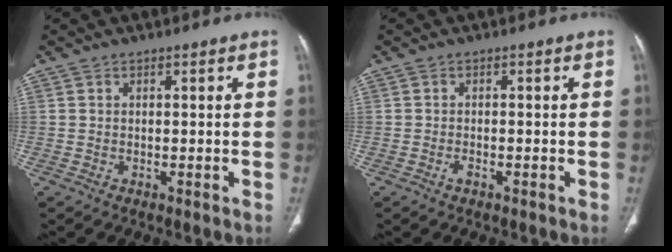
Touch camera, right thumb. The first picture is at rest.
{"total": 1.0, "force": [-0.7, 0.4, 0.7], "torque": [-0.013, 0.004, -0.014]}